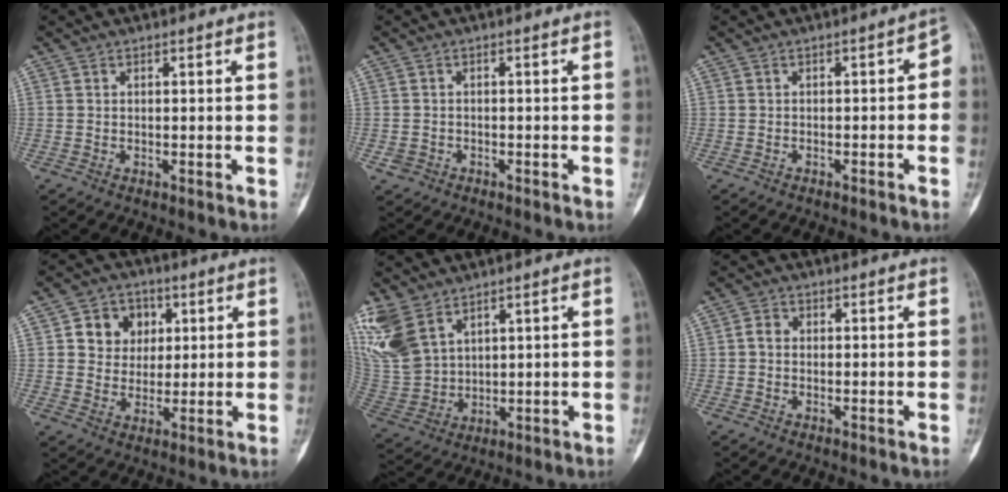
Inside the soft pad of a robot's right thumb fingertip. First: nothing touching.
{"total": 1.7, "force": [-0.9, 1.3, 0.4], "torque": [-0.010, 0.013, -0.014]}
{"total": 3.6, "force": [-1.5, 1.7, 2.8], "torque": [-0.022, 0.038, -0.023]}
{"total": 8.3, "force": [2.4, 7.2, 3.4], "torque": [-0.012, -0.002, 0.038]}
{"total": 13.5, "force": [8.0, 8.1, 7.2], "torque": [-0.168, -0.021, 0.183]}
{"total": 1.8, "force": [-0.1, 1.5, 1.0], "torque": [-0.013, 0.006, -0.006]}